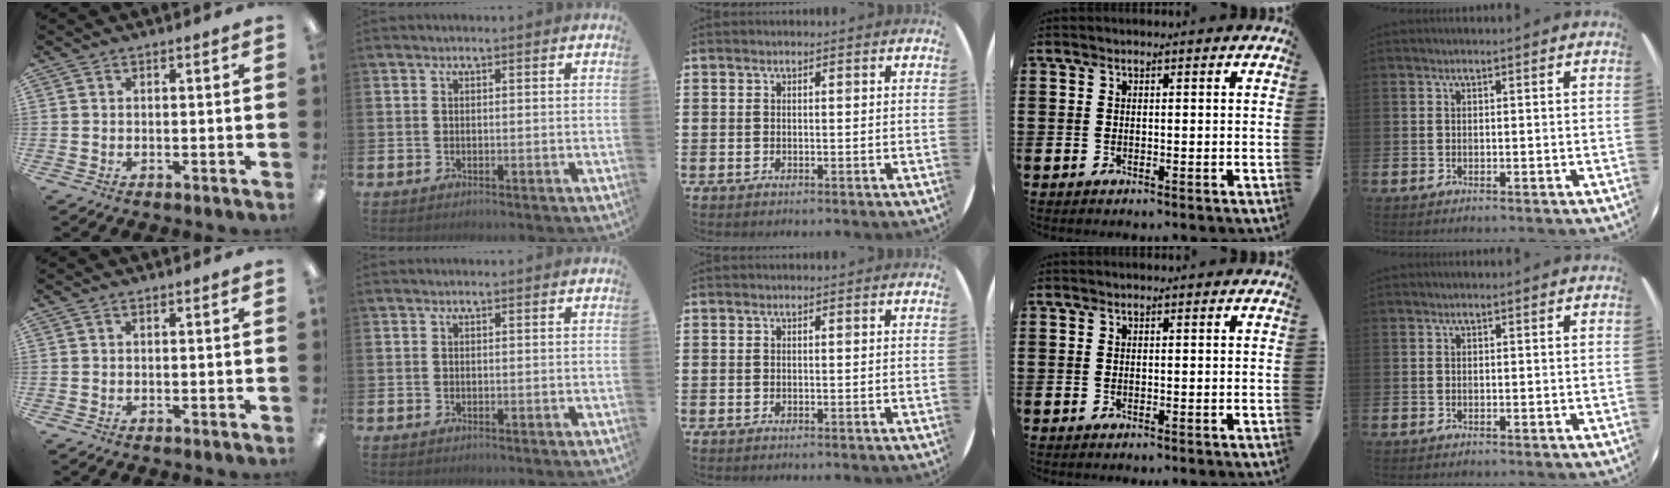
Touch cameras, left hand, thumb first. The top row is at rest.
{}